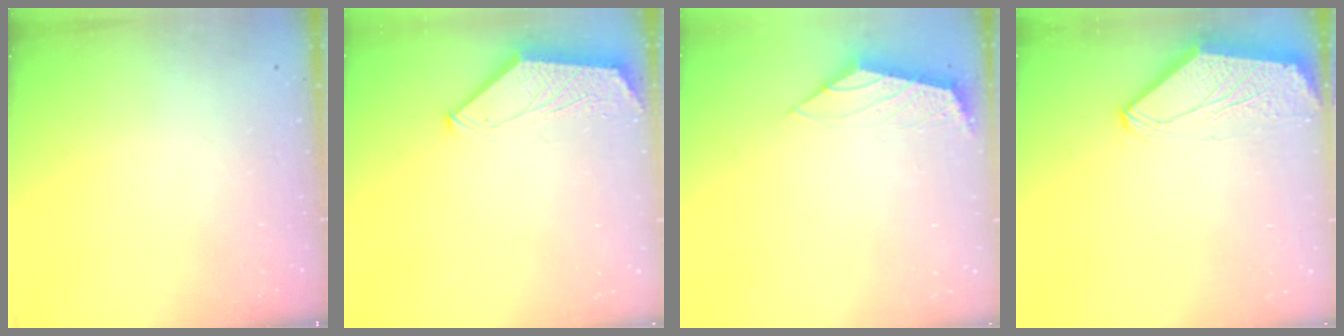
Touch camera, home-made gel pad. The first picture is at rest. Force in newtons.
{"total": 1.6, "press": 1.6, "slide": 0.3}
{"total": 2.3, "press": 2.2, "slide": 0.6}
{"total": 0.0}